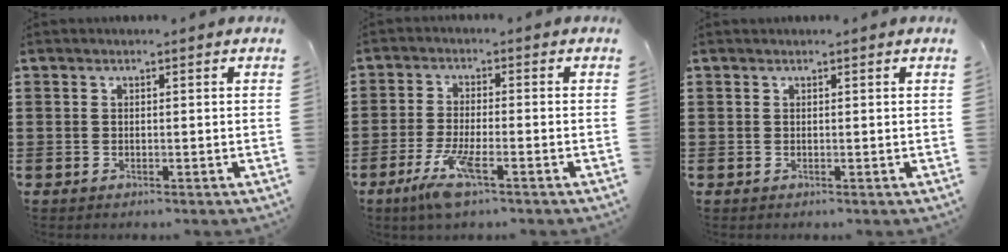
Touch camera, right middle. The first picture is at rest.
{"total": 6.1, "force": [-3.2, 1.0, 5.1], "torque": [-0.106, -0.013, -0.057]}
{"total": 0.0}